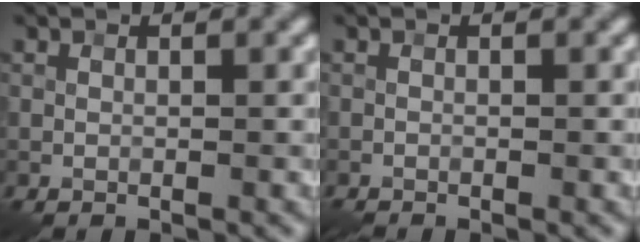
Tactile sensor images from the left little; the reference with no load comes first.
{"total": 1.3, "force": [-1.3, 0.0, 0.1], "torque": [-0.004, -0.004, -0.025]}